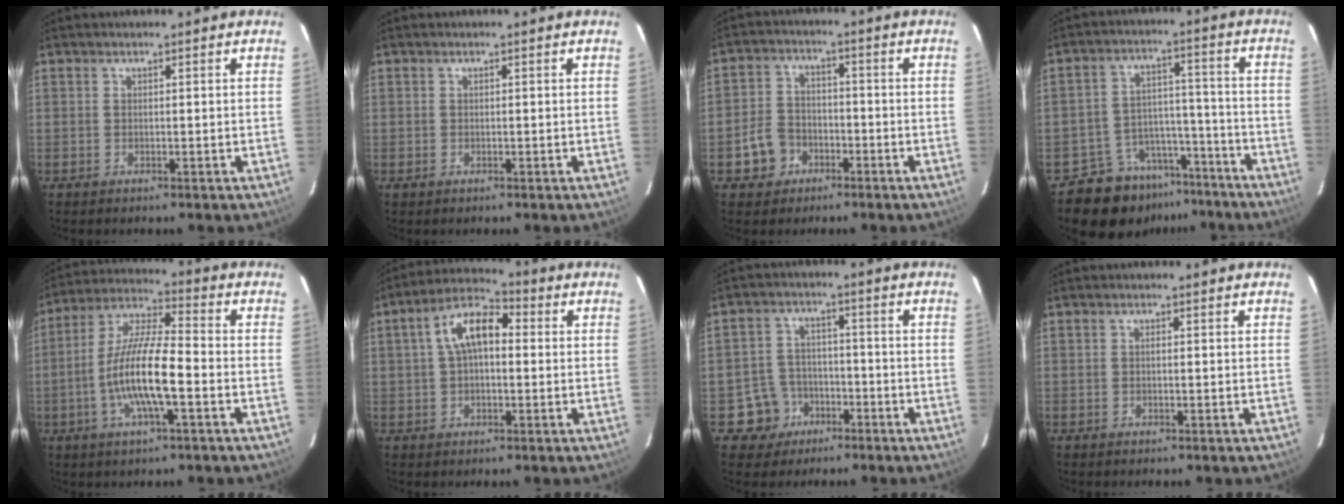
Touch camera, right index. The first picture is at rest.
{"total": 0.7, "force": [-0.1, 0.7, 0.0], "torque": [0.001, 0.002, -0.001]}
{"total": 6.6, "force": [-3.2, 5.5, 1.8], "torque": [-0.057, 0.023, -0.046]}
{"total": 11.2, "force": [-8.7, 6.8, 1.7], "torque": [-0.036, 0.048, -0.119]}
{"total": 13.4, "force": [-3.9, 2.5, 12.5], "torque": [-0.251, 0.000, -0.080]}
{"total": 9.3, "force": [1.2, 4.9, 7.8], "torque": [-0.148, 0.032, 0.015]}
{"total": 6.8, "force": [-3.6, 5.8, 0.5], "torque": [-0.031, 0.029, -0.051]}
{"total": 0.0}